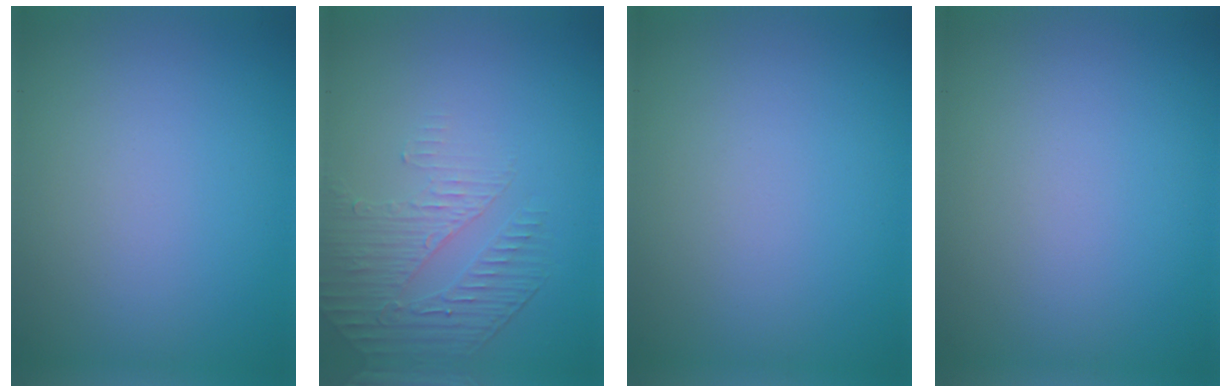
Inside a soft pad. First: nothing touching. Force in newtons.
{"total": 1.9, "press": 1.3, "slide": 1.3}
{"total": 0.0}
{"total": 0.0}